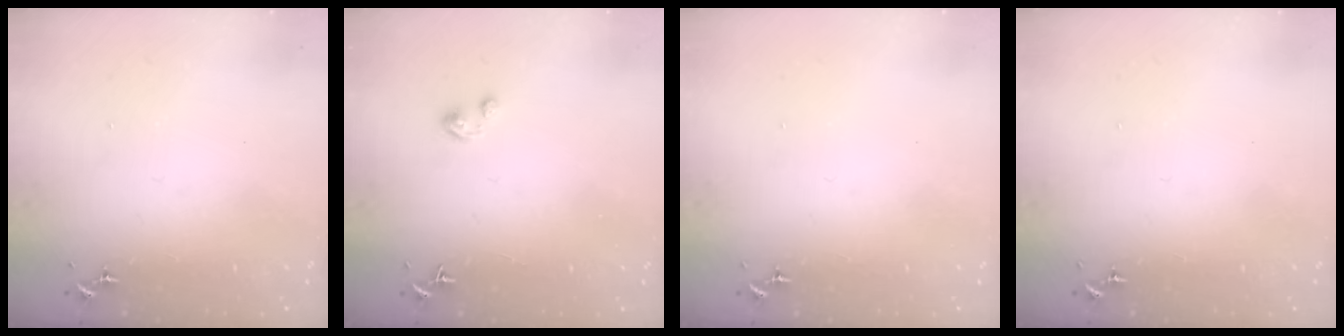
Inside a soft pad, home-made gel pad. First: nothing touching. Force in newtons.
{"total": 1.9, "press": 1.9, "slide": 0.2}
{"total": 0.0}
{"total": 0.0}